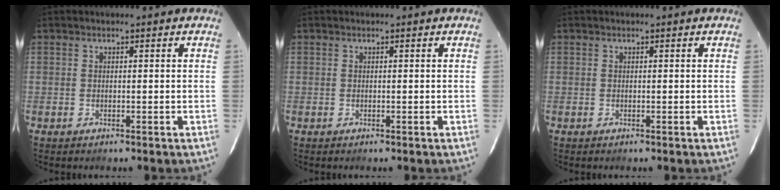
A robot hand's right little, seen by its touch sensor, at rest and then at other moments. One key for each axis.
{"total": 0.0}
{"total": 0.0}